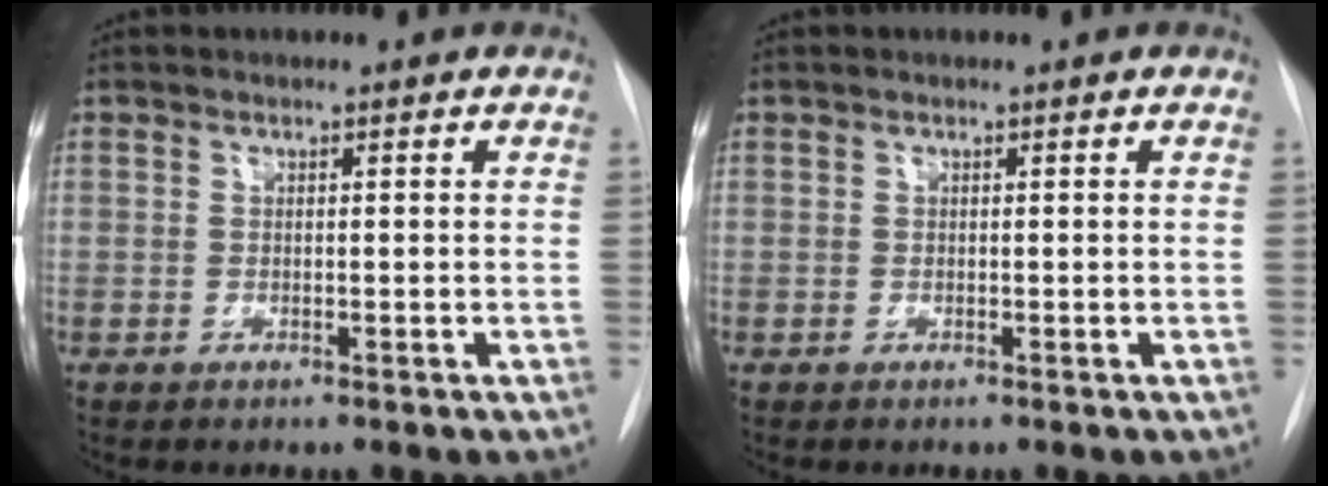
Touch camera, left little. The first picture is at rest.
{"total": 0.0}